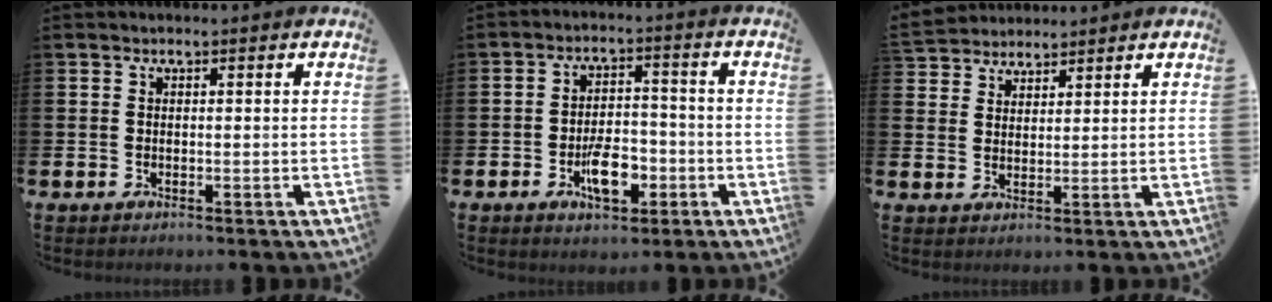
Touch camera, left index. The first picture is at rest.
{"total": 6.1, "force": [-2.4, 3.1, 4.6], "torque": [-0.079, 0.009, -0.043]}
{"total": 3.8, "force": [3.6, 0.9, -0.7], "torque": [-0.008, -0.010, 0.069]}